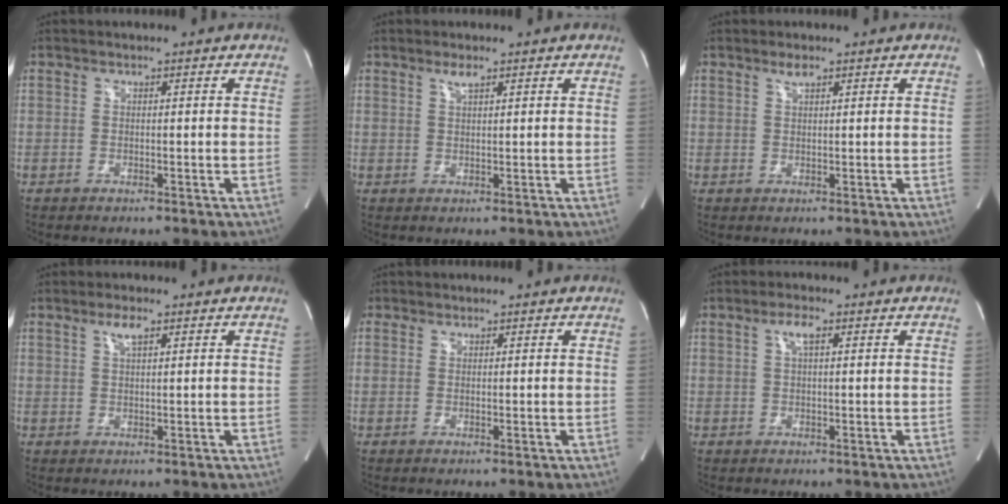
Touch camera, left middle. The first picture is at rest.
{"total": 1.5, "force": [1.1, 0.2, 1.1], "torque": [-0.025, 0.002, 0.023]}
{"total": 1.3, "force": [1.0, 0.2, 0.9], "torque": [-0.020, 0.003, 0.021]}
{"total": 2.3, "force": [1.4, 0.4, 1.8], "torque": [-0.038, 0.002, 0.026]}
{"total": 0.9, "force": [0.5, 0.8, 0.0], "torque": [0.007, 0.001, 0.006]}
{"total": 2.5, "force": [1.0, 0.5, 2.2], "torque": [-0.044, 0.006, 0.018]}